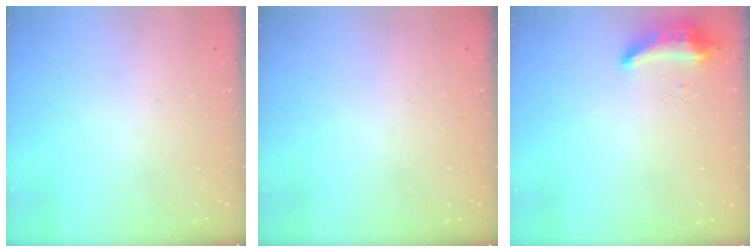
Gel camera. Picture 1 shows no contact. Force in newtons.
{"total": 0.0}
{"total": 16.8, "press": 10.1, "slide": 13.4}